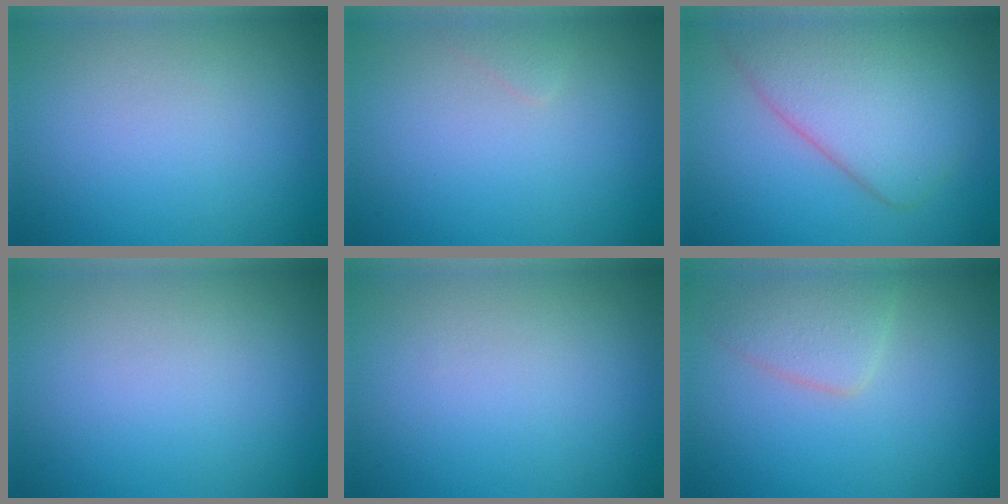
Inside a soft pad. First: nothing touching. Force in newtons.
{"total": 0.6, "press": 0.6, "slide": 0.0}
{"total": 6.7, "press": 6.7, "slide": 0.1}
{"total": 0.0}
{"total": 0.0}
{"total": 2.8, "press": 2.8, "slide": 0.1}